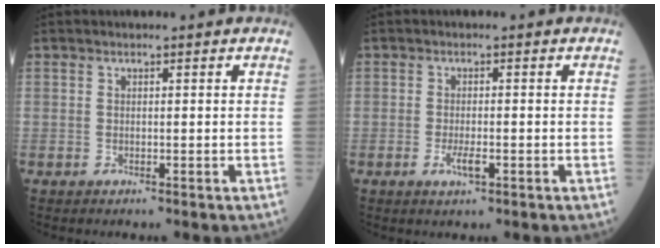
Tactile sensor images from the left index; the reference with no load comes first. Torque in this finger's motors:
{"motor_torque": [0.75, 0.10, 0.26, 0.06]}